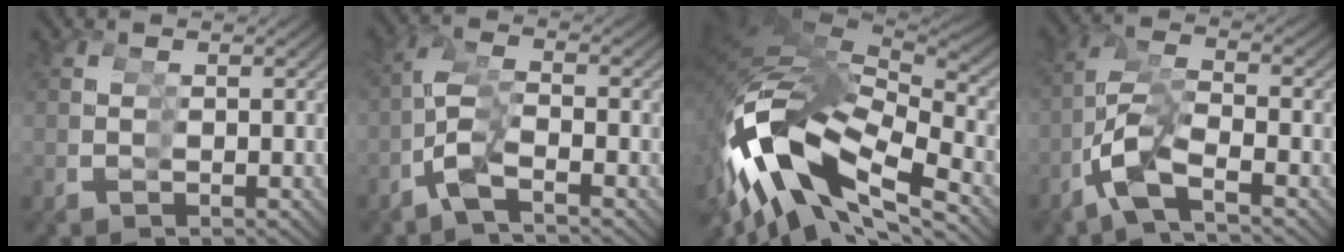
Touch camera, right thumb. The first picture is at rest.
{"total": 4.2, "force": [-2.2, 2.5, 2.4], "torque": [-0.086, 0.000, -0.041]}
{"total": 14.7, "force": [0.0, 8.1, 12.2], "torque": [-0.265, 0.003, -0.002]}
{"total": 6.0, "force": [-2.3, 3.9, 4.0], "torque": [-0.125, -0.003, -0.038]}